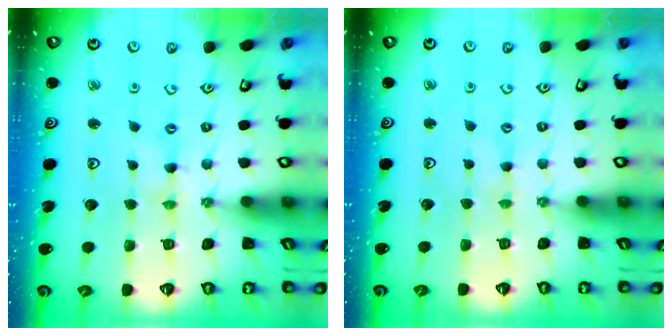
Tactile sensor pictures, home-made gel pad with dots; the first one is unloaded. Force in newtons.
{"total": 1.2, "press": 1.2, "slide": 0.3}